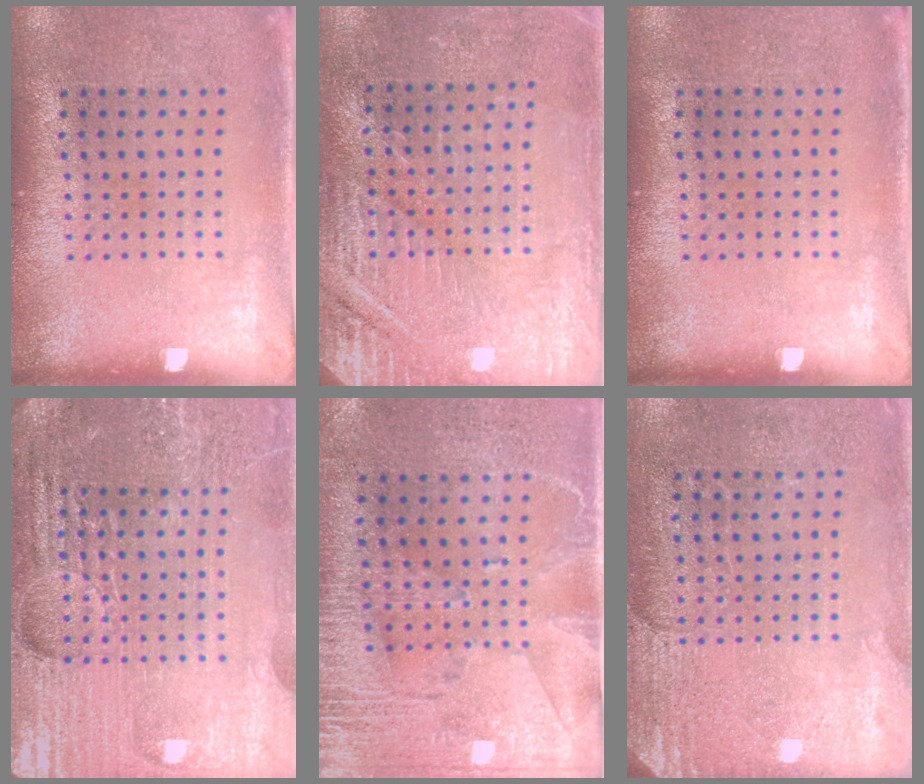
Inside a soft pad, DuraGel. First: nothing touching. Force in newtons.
{"total": 3.1, "press": 3.0, "slide": 0.4}
{"total": 0.0}
{"total": 5.1, "press": 4.7, "slide": 1.9}
{"total": 2.9, "press": 2.5, "slide": 1.4}
{"total": 2.7, "press": 2.4, "slide": 1.1}